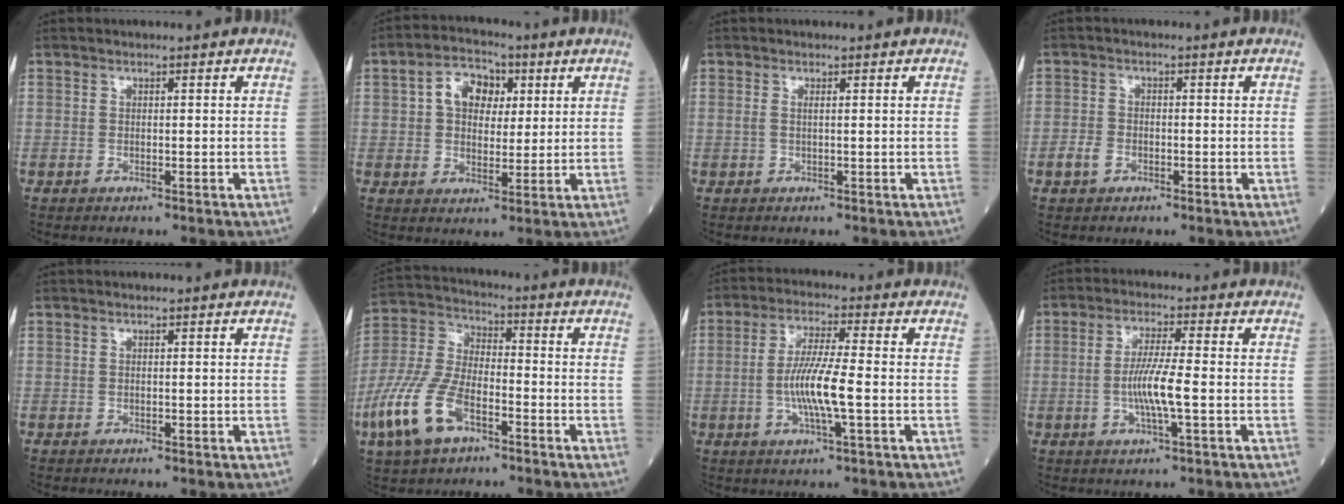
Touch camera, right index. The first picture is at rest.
{"total": 7.3, "force": [2.0, 5.0, 4.9], "torque": [-0.086, 0.024, 0.033]}
{"total": 0.8, "force": [0.2, 0.2, 0.7], "torque": [-0.025, 0.002, 0.004]}
{"total": 2.4, "force": [-1.2, 1.6, 1.3], "torque": [-0.028, 0.004, -0.020]}
{"total": 0.0}
{"total": 13.2, "force": [-6.4, 6.2, 9.8], "torque": [-0.237, 0.001, -0.122]}
{"total": 8.4, "force": [-1.5, 0.4, 8.2], "torque": [-0.163, -0.003, -0.033]}
{"total": 6.5, "force": [-1.2, 0.1, 6.4], "torque": [-0.128, -0.003, -0.025]}